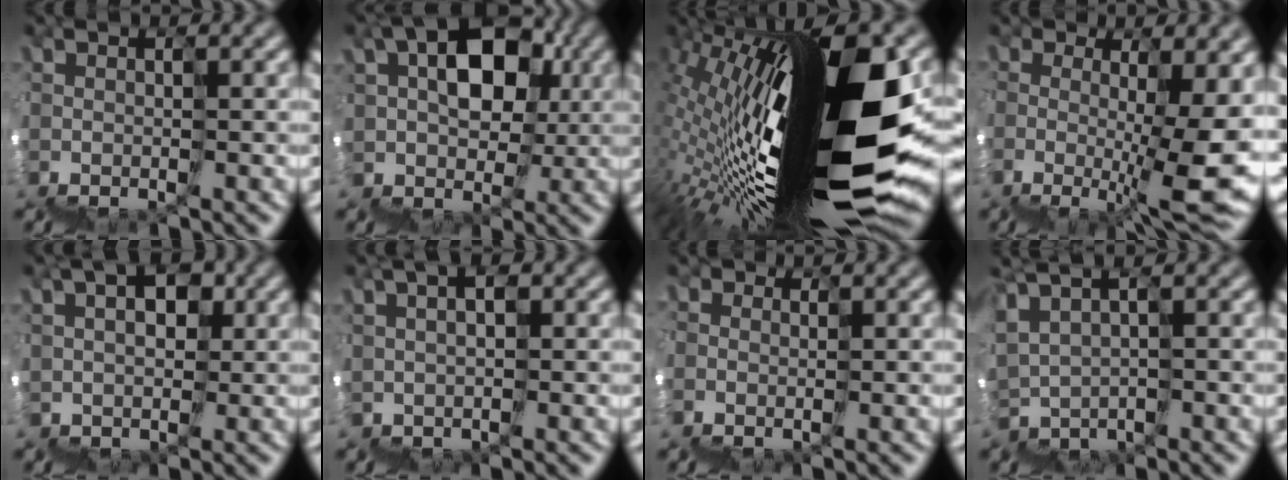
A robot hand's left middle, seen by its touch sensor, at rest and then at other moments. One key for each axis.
{"total": 9.2, "fx": 5.1, "fy": 6.4, "fz": 4.3, "tx": -0.020, "ty": 0.047, "tz": 0.083}
{"total": 13.5, "fx": 1.8, "fy": 2.8, "fz": 13.1, "tx": -0.210, "ty": 0.021, "tz": 0.027}
{"total": 6.8, "fx": 1.2, "fy": 1.6, "fz": 6.4, "tx": -0.096, "ty": 0.009, "tz": 0.034}
{"total": 4.5, "fx": 3.8, "fy": 2.3, "fz": 0.3, "tx": 0.017, "ty": 0.034, "tz": 0.060}
{"total": 2.9, "fx": 2.8, "fy": 0.3, "fz": -0.7, "tx": 0.019, "ty": 0.027, "tz": 0.045}
{"total": 1.8, "fx": -0.3, "fy": 1.7, "fz": -0.4, "tx": 0.018, "ty": 0.016, "tz": 0.001}
{"total": 2.5, "fx": 2.3, "fy": -0.2, "fz": -1.1, "tx": 0.008, "ty": 0.026, "tz": 0.036}